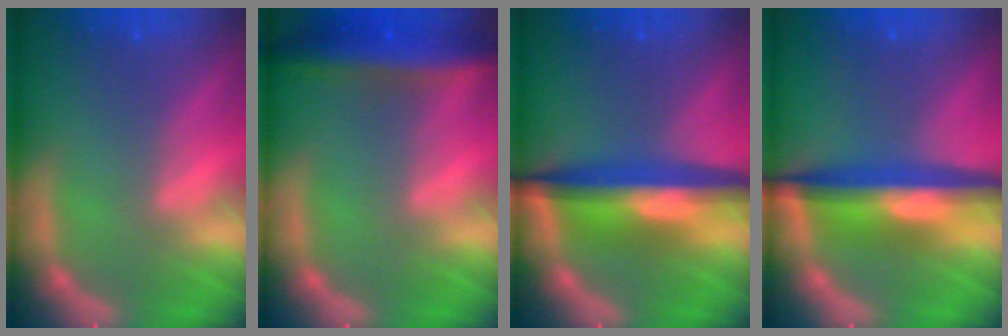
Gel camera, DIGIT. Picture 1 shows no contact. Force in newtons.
{"total": 6.5}
{"total": 8.0}
{"total": 7.6}